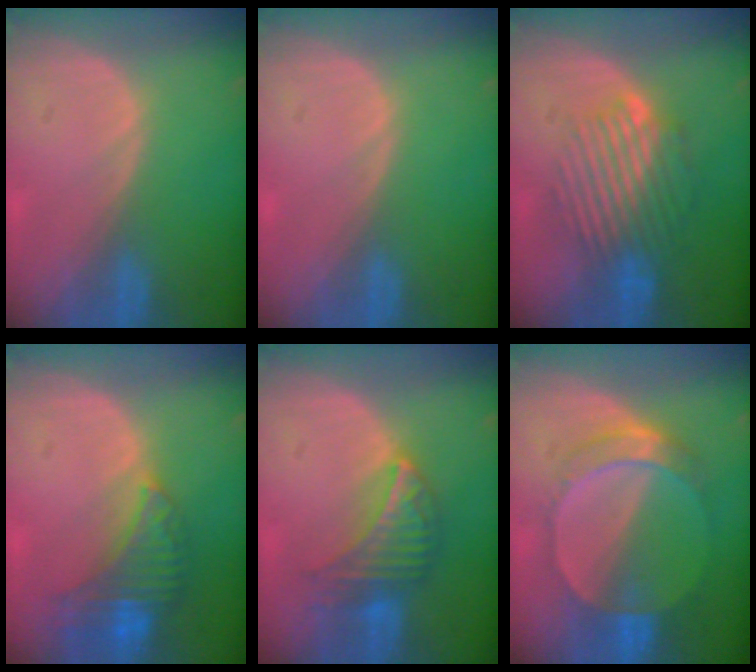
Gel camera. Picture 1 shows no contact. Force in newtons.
{"total": 0.0}
{"total": 9.1, "press": 8.1, "slide": 4.3}
{"total": 8.3, "press": 7.2, "slide": 4.0}
{"total": 6.6, "press": 6.5, "slide": 1.0}
{"total": 7.3, "press": 6.4, "slide": 3.6}